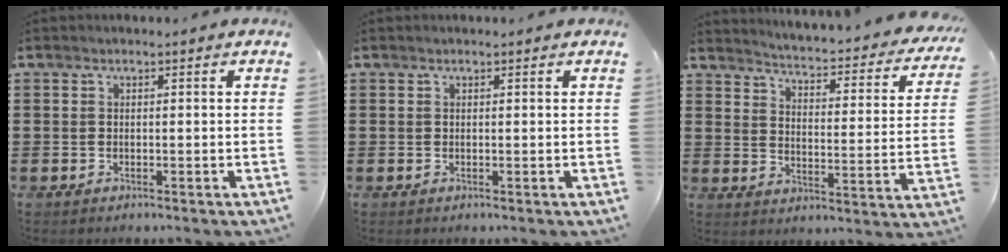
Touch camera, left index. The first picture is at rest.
{"total": 0.0}
{"total": 3.0, "force": [2.9, -0.3, 1.0], "torque": [-0.031, -0.038, 0.036]}